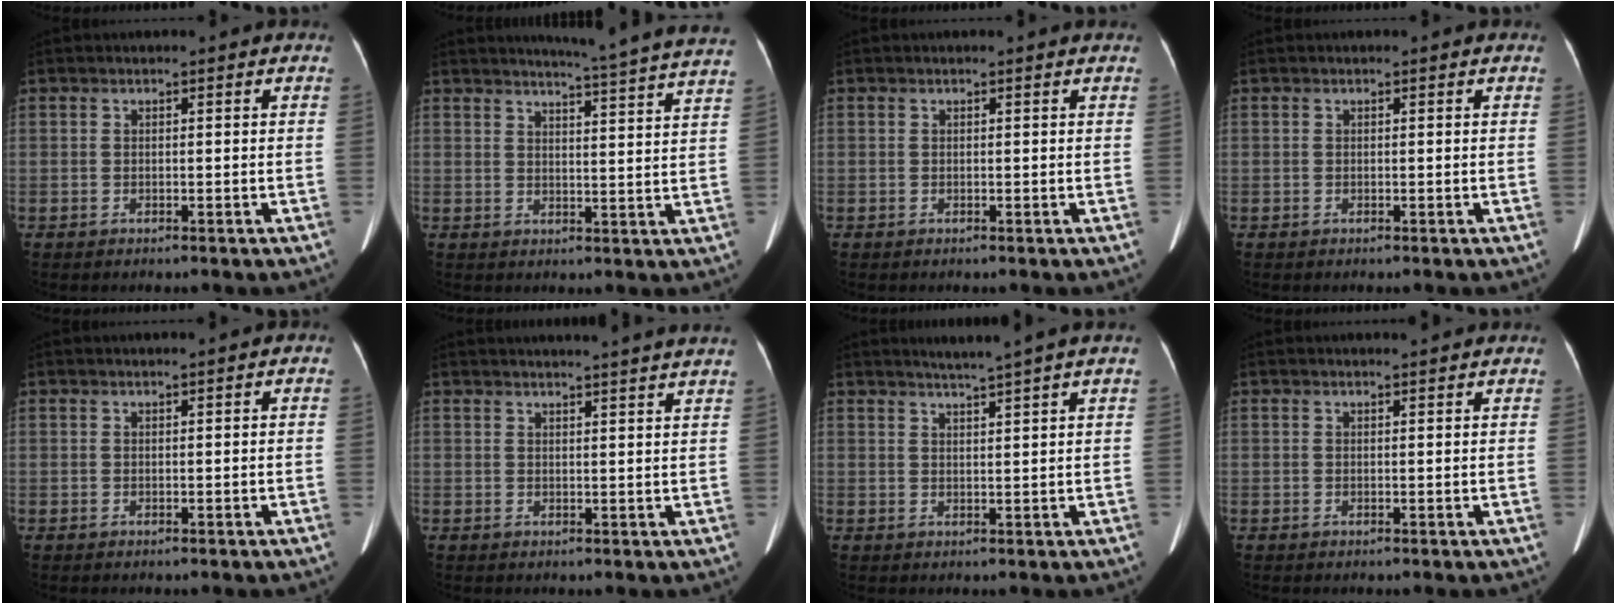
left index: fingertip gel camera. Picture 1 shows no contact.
{"total": 16.3, "force": [15.3, -1.8, 5.4], "torque": [-0.085, -0.072, 0.171]}
{"total": 0.5, "force": [0.5, 0.2, 0.1], "torque": [-0.008, 0.004, 0.000]}
{"total": 0.0}
{"total": 0.0}
{"total": 10.6, "force": [9.8, -1.3, 3.7], "torque": [-0.044, -0.007, 0.103]}
{"total": 3.4, "force": [2.7, -1.2, 1.7], "torque": [-0.027, -0.001, 0.051]}
{"total": 0.9, "force": [0.9, -0.1, 0.2], "torque": [-0.008, -0.001, 0.016]}